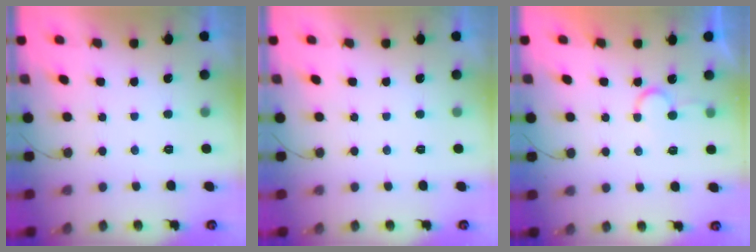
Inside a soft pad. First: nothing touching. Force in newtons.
{"total": 0.0}
{"total": 6.8, "press": 6.8, "slide": 0.6}